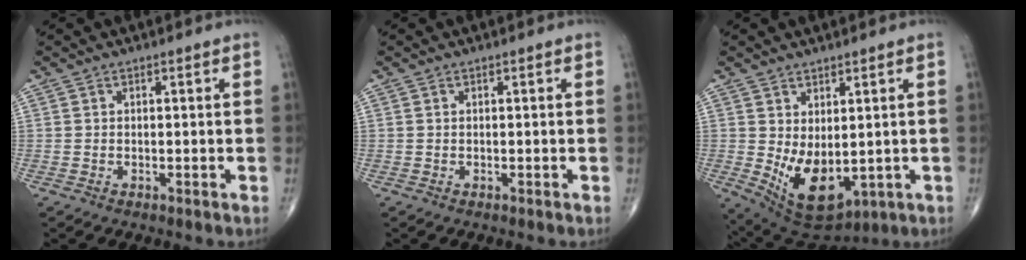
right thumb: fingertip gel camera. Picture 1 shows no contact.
{"total": 0.0}
{"total": 10.6, "force": [-0.4, 5.8, 8.9], "torque": [-0.138, -0.017, 0.024]}